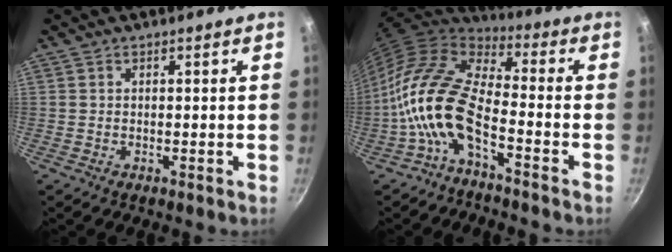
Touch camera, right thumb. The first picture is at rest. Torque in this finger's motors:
{"motor_torque": [0.75, 0.63, 2.21, -0.56, 0.79]}